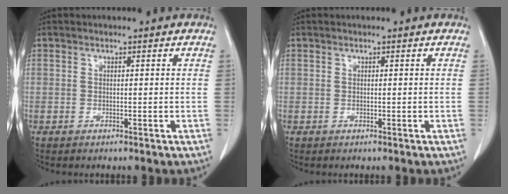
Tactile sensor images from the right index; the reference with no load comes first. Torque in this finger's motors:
{"motor_torque": [0.00, 0.00, 0.00, 0.00]}